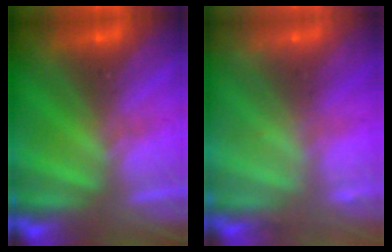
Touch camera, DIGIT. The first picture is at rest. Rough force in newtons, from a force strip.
{"total": 2.3}